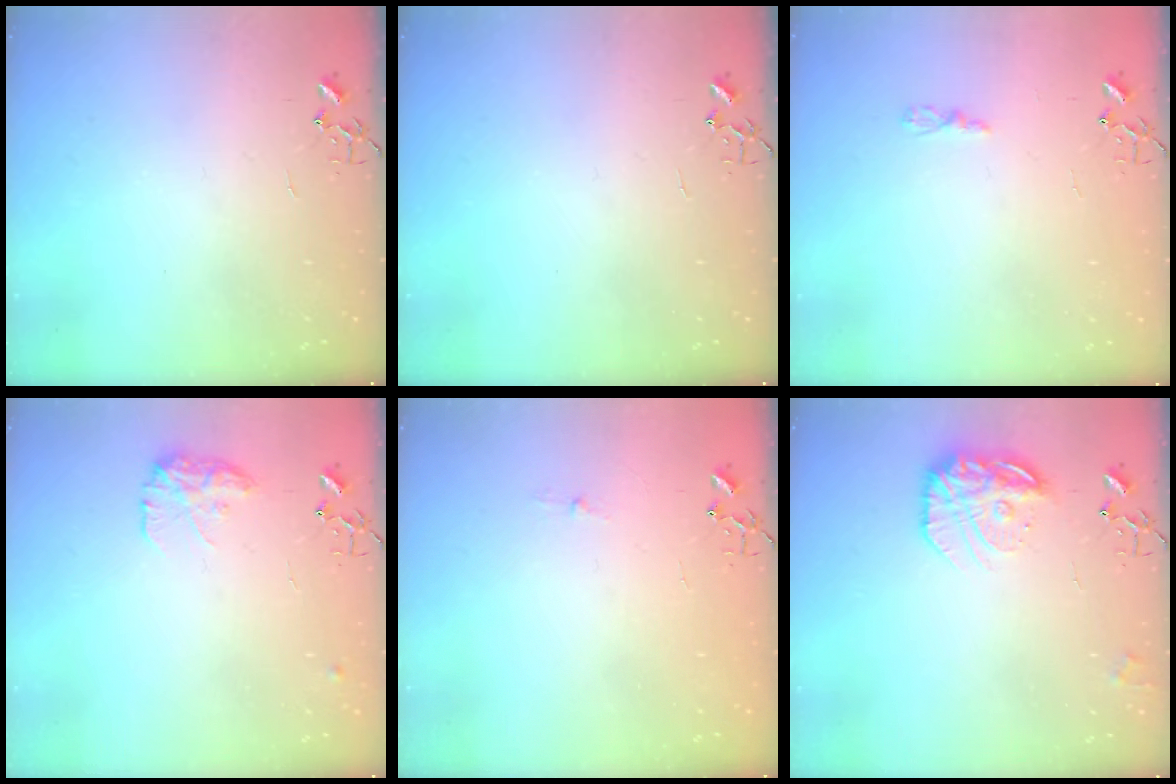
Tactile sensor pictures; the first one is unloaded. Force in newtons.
{"total": 0.0}
{"total": 3.2, "press": 3.1, "slide": 0.4}
{"total": 10.8, "press": 10.8, "slide": 0.6}
{"total": 2.6, "press": 2.5, "slide": 0.4}
{"total": 16.4, "press": 16.3, "slide": 1.3}